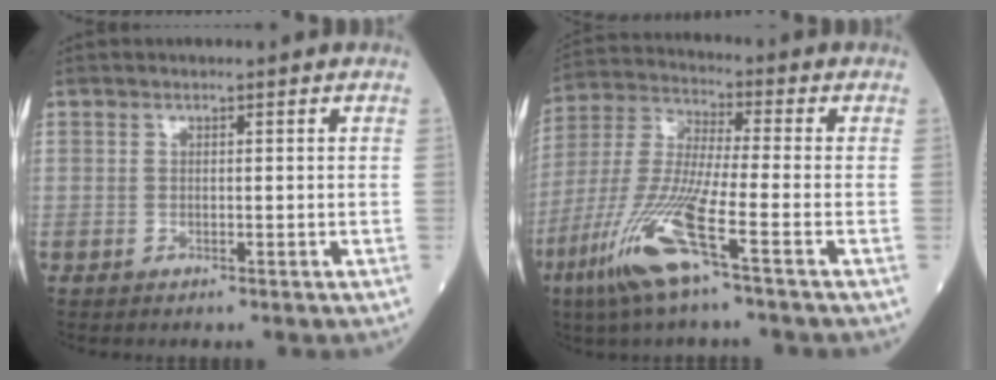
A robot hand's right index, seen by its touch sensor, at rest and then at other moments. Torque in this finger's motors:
{"motor_torque": [1.11, -1.03, 0.33, 0.21]}